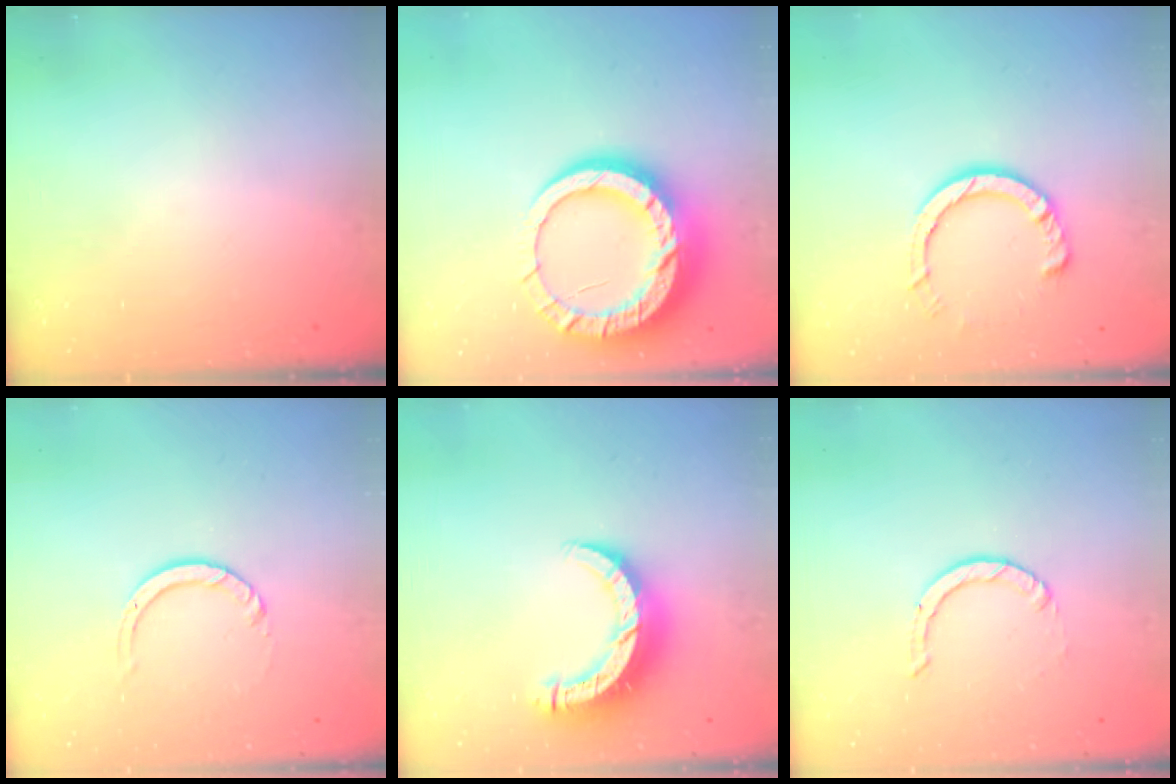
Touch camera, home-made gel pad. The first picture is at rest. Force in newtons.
{"total": 18.7, "press": 18.6, "slide": 1.5}
{"total": 8.0, "press": 8.0, "slide": 0.8}
{"total": 3.1, "press": 3.1, "slide": 0.3}
{"total": 10.6, "press": 10.5, "slide": 1.2}
{"total": 0.9, "press": 0.9, "slide": 0.1}